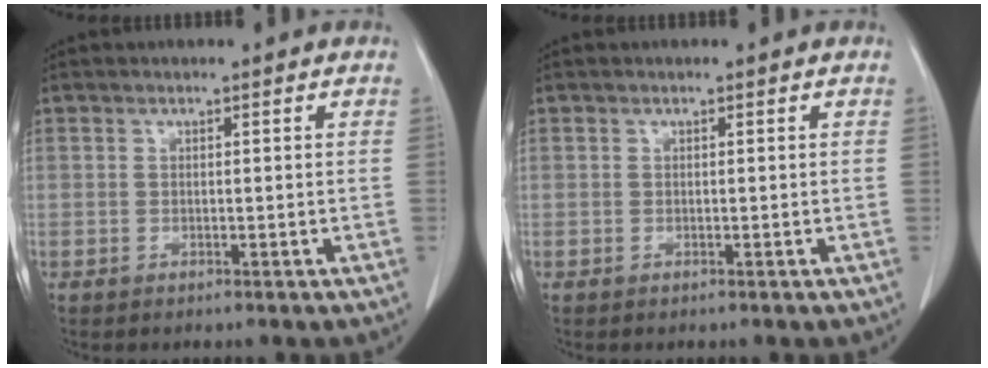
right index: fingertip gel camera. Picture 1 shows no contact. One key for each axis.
{"total": 0.0}